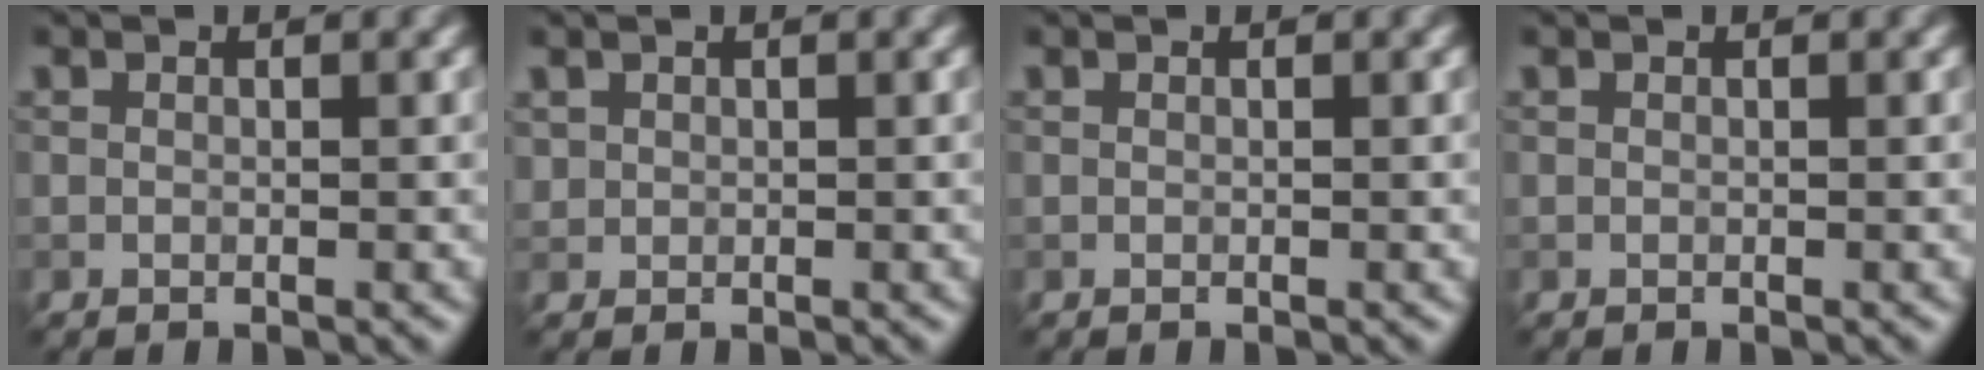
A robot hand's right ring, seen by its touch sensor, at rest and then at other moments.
{"total": 0.7, "force": [0.4, 0.6, 0.0], "torque": [0.002, -0.002, 0.012]}
{"total": 0.0}
{"total": 0.0}